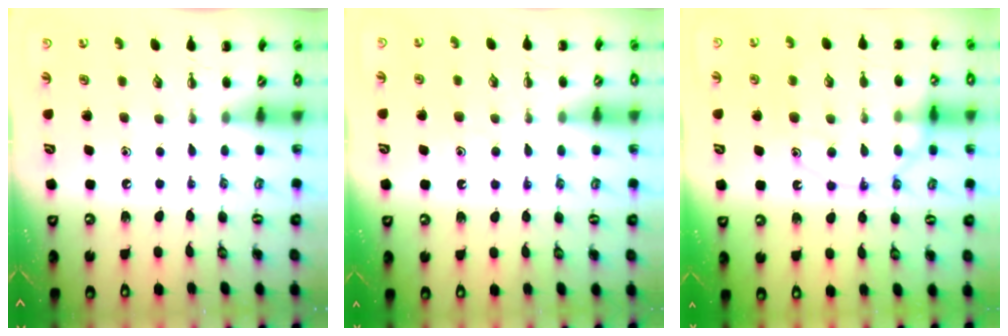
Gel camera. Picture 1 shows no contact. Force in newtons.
{"total": 8.0, "press": 8.0, "slide": 1.0}
{"total": 11.8, "press": 11.8, "slide": 0.9}